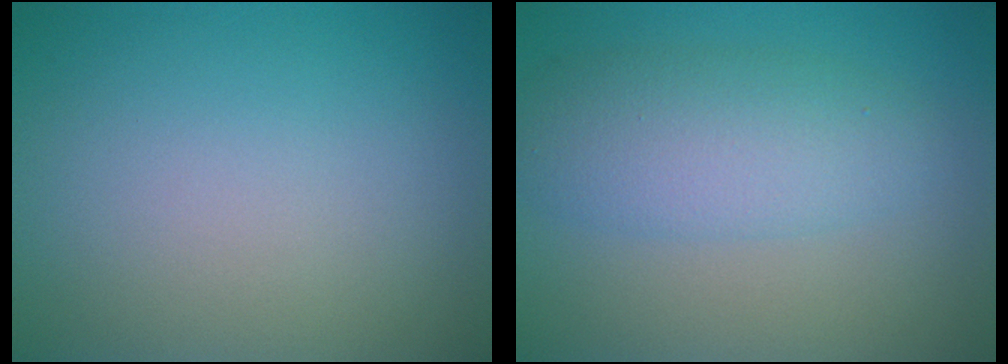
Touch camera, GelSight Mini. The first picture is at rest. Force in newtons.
{"total": 4.6, "press": 4.6, "slide": 0.1}